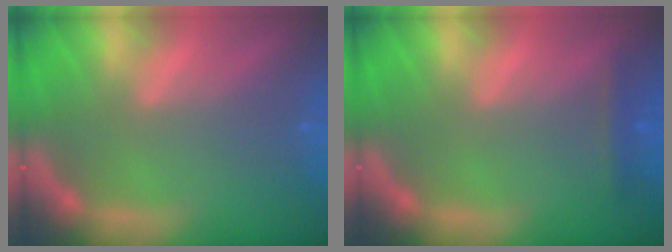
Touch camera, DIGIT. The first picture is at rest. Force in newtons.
{"total": 1.4}